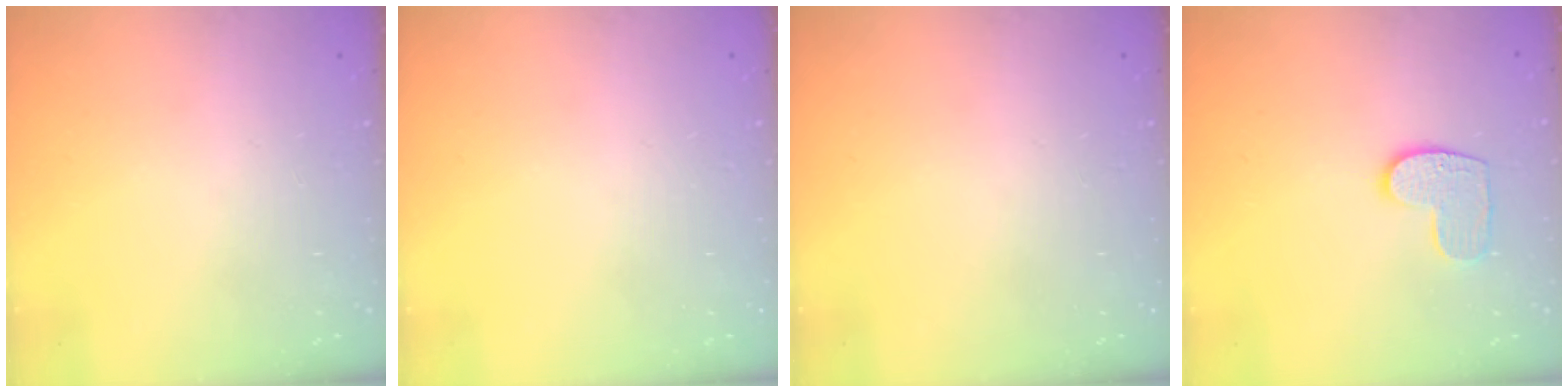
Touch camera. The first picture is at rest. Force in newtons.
{"total": 0.0}
{"total": 0.0}
{"total": 8.9, "press": 8.9, "slide": 0.5}